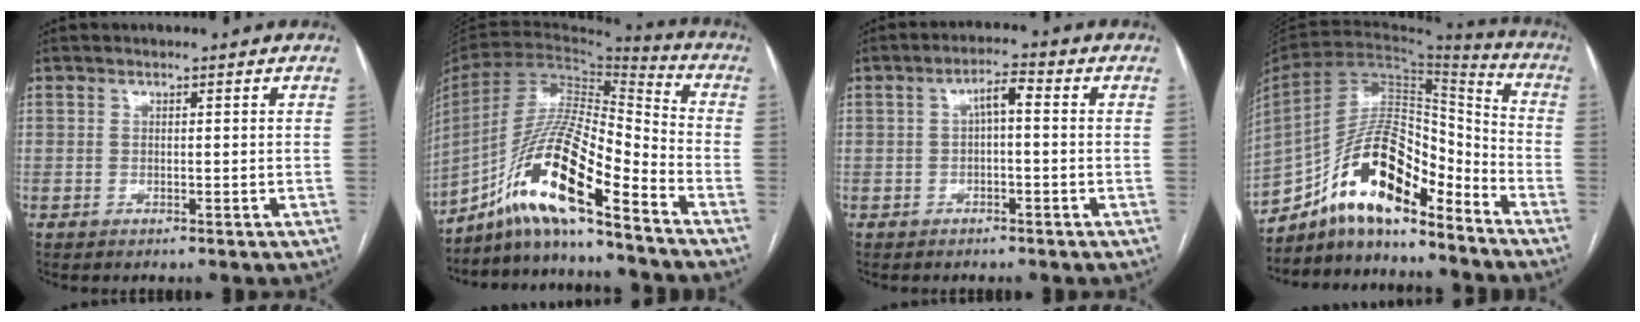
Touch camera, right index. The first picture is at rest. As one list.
[{"total": 16.5, "force": [-11.0, 1.2, 12.3], "torque": [-0.236, 0.004, -0.202]}, {"total": 2.7, "force": [-0.1, 0.9, 2.6], "torque": [-0.043, 0.014, -0.001]}, {"total": 16.4, "force": [-12.1, 5.0, 9.8], "torque": [-0.180, 0.037, -0.214]}]